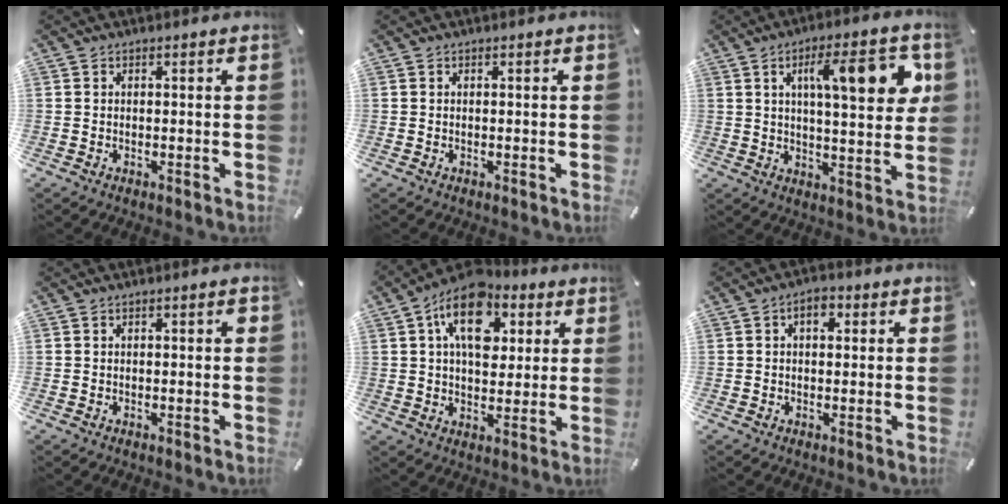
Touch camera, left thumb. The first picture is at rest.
{"total": 0.0}
{"total": 16.0, "force": [5.5, 5.4, 14.0], "torque": [-0.203, -0.008, 0.080]}
{"total": 1.3, "force": [0.1, 0.3, 1.2], "torque": [-0.021, 0.002, 0.000]}
{"total": 15.0, "force": [5.3, 9.8, 10.1], "torque": [-0.149, -0.007, 0.093]}
{"total": 3.9, "force": [1.0, 2.3, 3.0], "torque": [-0.040, -0.001, 0.011]}